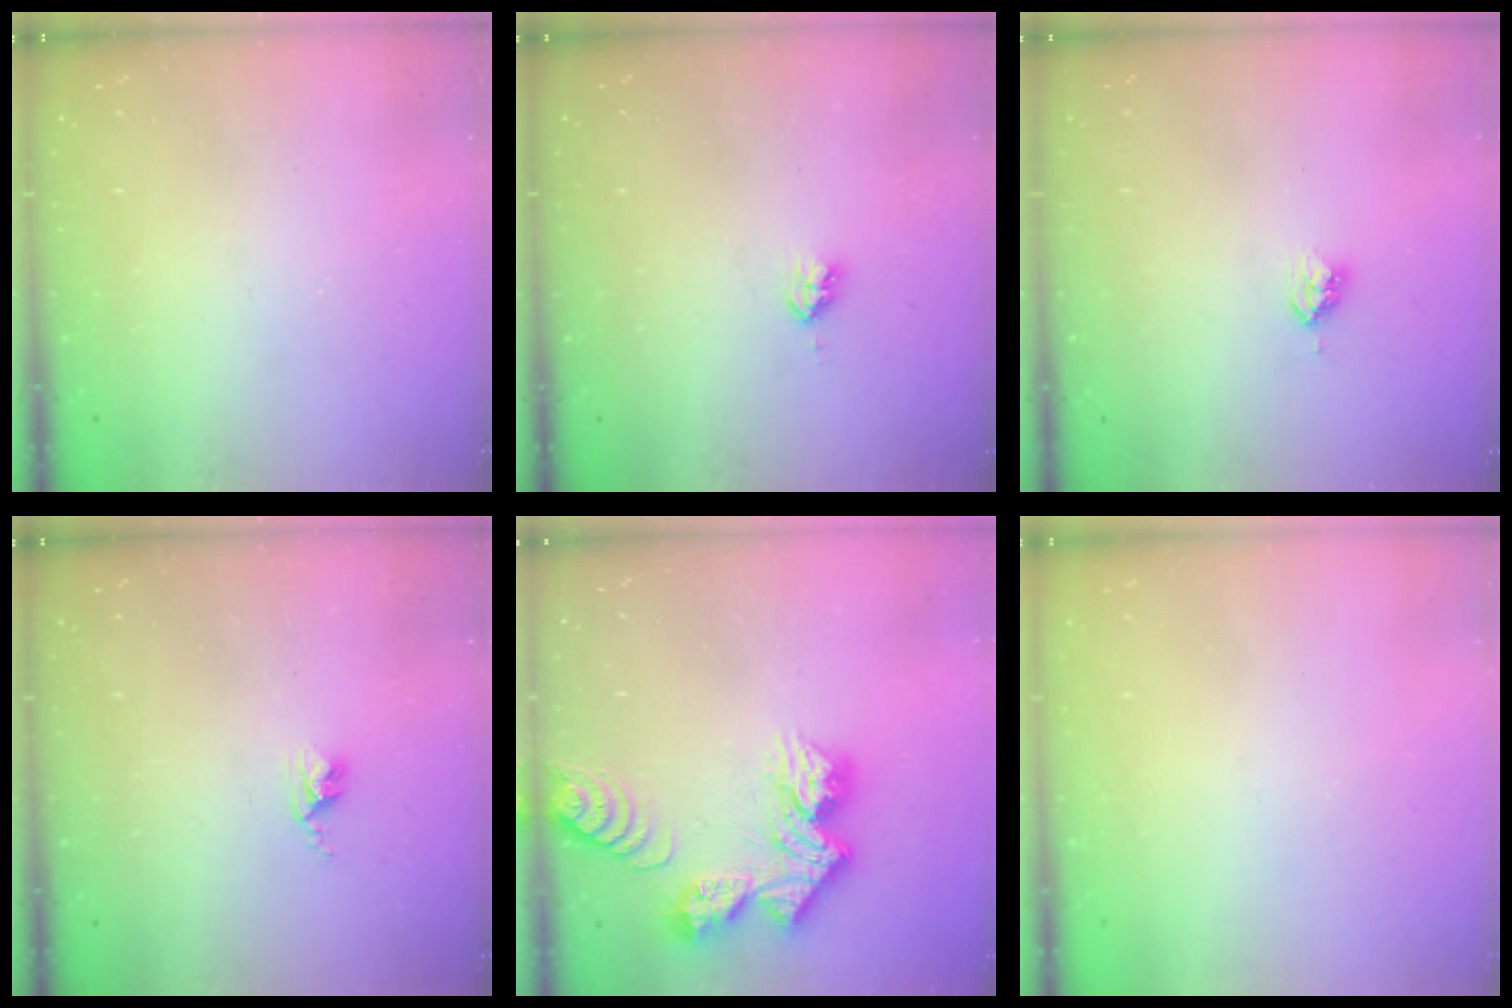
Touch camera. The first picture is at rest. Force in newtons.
{"total": 2.8, "press": 2.8, "slide": 0.2}
{"total": 4.0, "press": 3.9, "slide": 0.4}
{"total": 2.4, "press": 2.4, "slide": 0.3}
{"total": 14.7, "press": 14.7, "slide": 1.3}
{"total": 0.0}